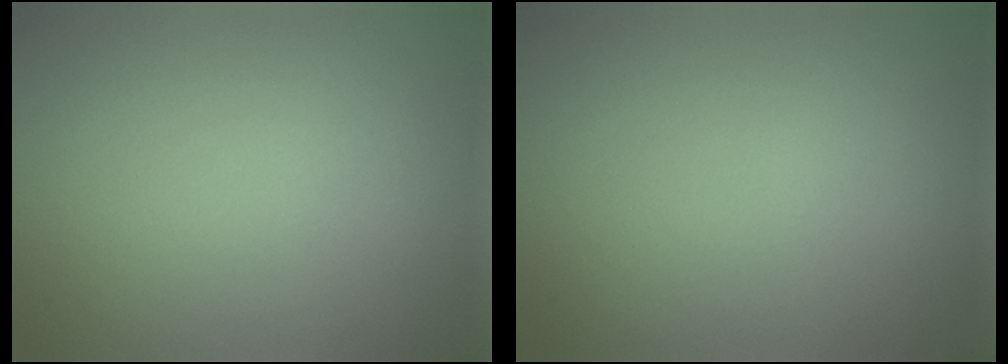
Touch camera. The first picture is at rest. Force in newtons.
{"total": 0.0}